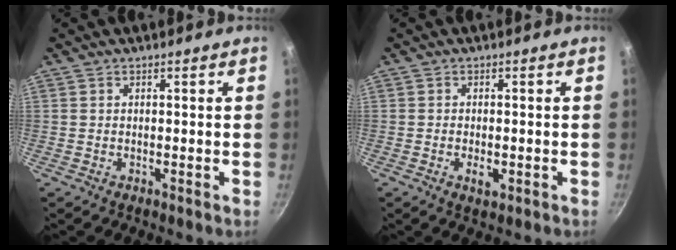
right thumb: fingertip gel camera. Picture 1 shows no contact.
{"total": 2.7, "force": [-0.8, 1.4, 2.2], "torque": [-0.038, 0.001, -0.012]}